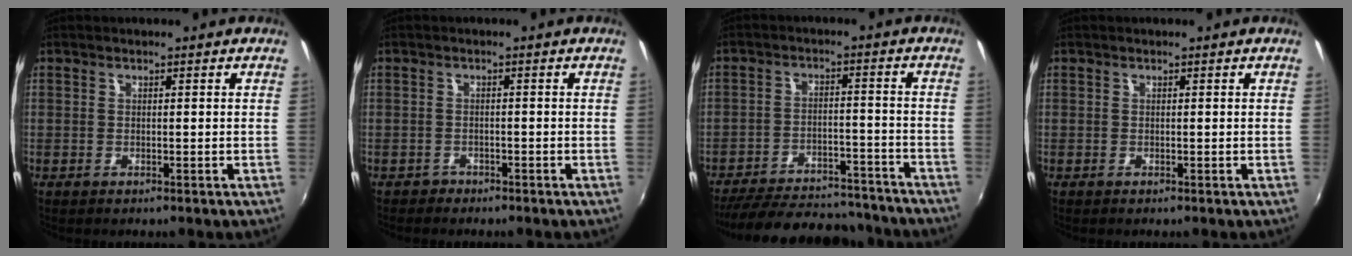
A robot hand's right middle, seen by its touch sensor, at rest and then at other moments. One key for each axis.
{"total": 1.7, "fx": -1.3, "fy": 1.0, "fz": -0.1, "tx": -0.004, "ty": 0.003, "tz": -0.023}
{"total": 22.4, "fx": -19.6, "fy": 7.2, "fz": 8.3, "tx": -0.170, "ty": 0.015, "tz": -0.256}
{"total": 0.0}